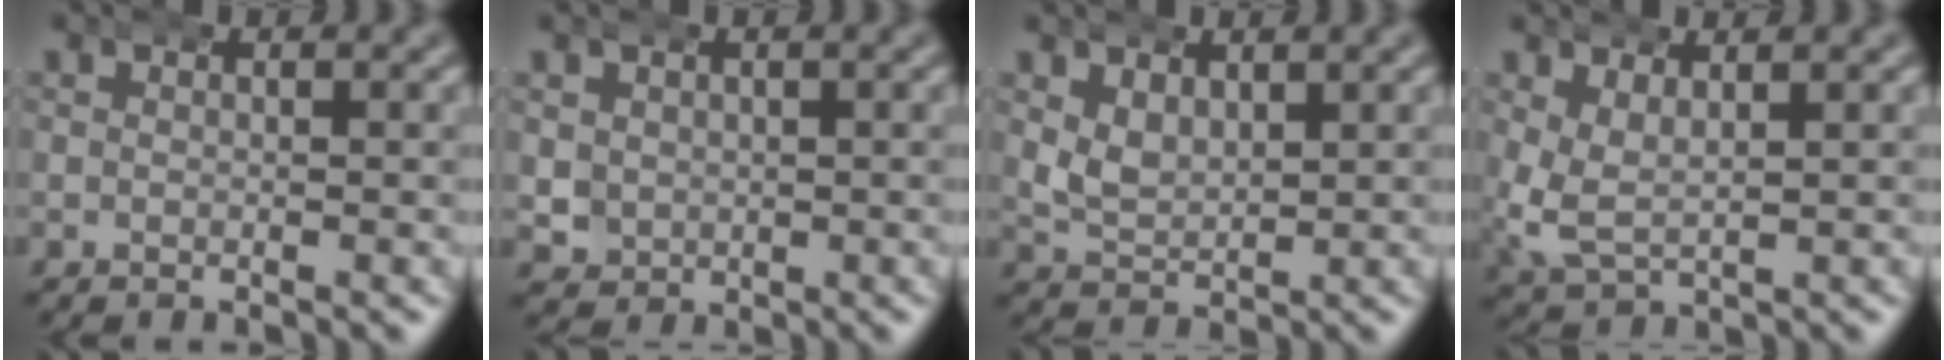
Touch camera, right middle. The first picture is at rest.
{"total": 2.7, "force": [0.7, 2.5, 0.8], "torque": [-0.036, -0.014, 0.019]}
{"total": 2.5, "force": [1.6, 1.6, 1.2], "torque": [-0.040, -0.018, 0.041]}
{"total": 3.2, "force": [1.1, 2.2, 2.1], "torque": [-0.075, -0.024, 0.034]}